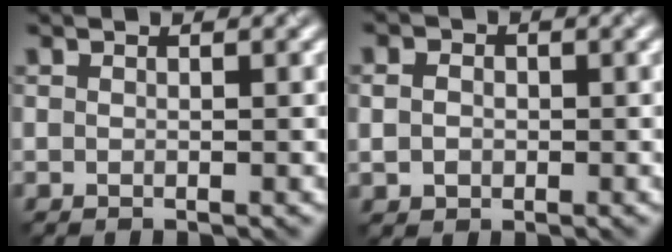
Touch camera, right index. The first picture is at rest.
{"total": 2.3, "force": [0.1, 2.0, 1.1], "torque": [-0.018, 0.004, -0.003]}